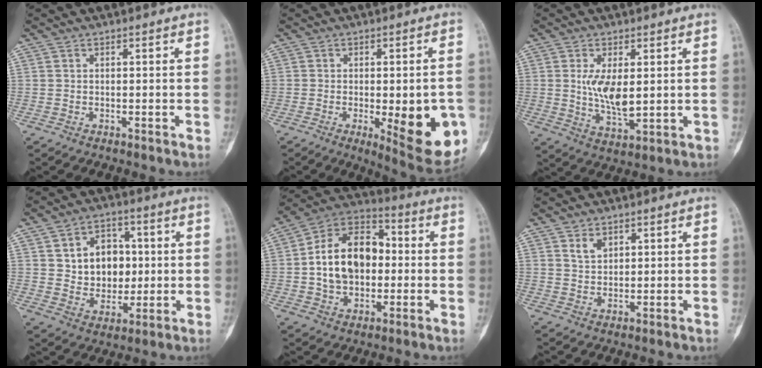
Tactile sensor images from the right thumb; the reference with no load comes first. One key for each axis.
{"total": 14.4, "fx": -3.6, "fy": 5.0, "fz": 13.0, "tx": -0.144, "ty": -0.006, "tz": -0.033}
{"total": 7.9, "fx": 1.1, "fy": 3.5, "fz": 7.0, "tx": -0.123, "ty": -0.020, "tz": 0.028}
{"total": 11.4, "fx": 1.9, "fy": 9.0, "fz": 6.8, "tx": -0.049, "ty": -0.002, "tz": 0.036}
{"total": 16.6, "fx": 0.0, "fy": 11.5, "fz": 11.9, "tx": -0.169, "ty": 0.030, "tz": -0.008}
{"total": 2.8, "fx": 1.6, "fy": 1.7, "fz": 1.4, "tx": -0.016, "ty": -0.011, "tz": 0.035}